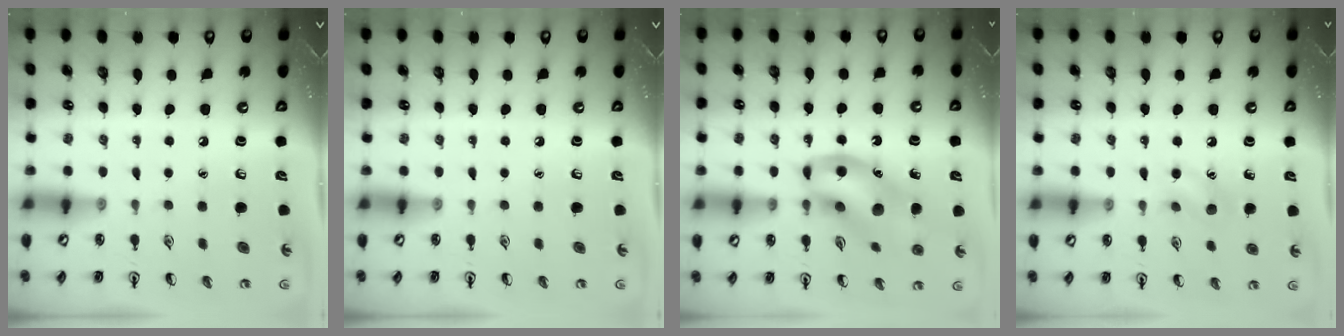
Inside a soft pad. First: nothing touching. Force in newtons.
{"total": 0.0}
{"total": 13.8, "press": 13.6, "slide": 1.9}
{"total": 7.9, "press": 7.6, "slide": 1.8}